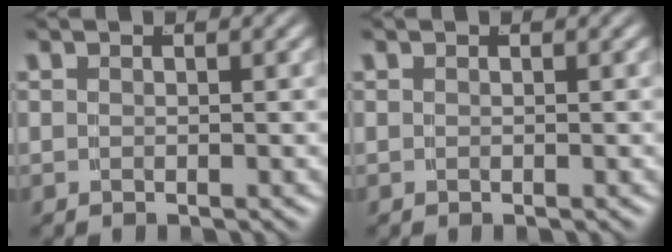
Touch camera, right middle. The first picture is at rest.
{"total": 0.0}